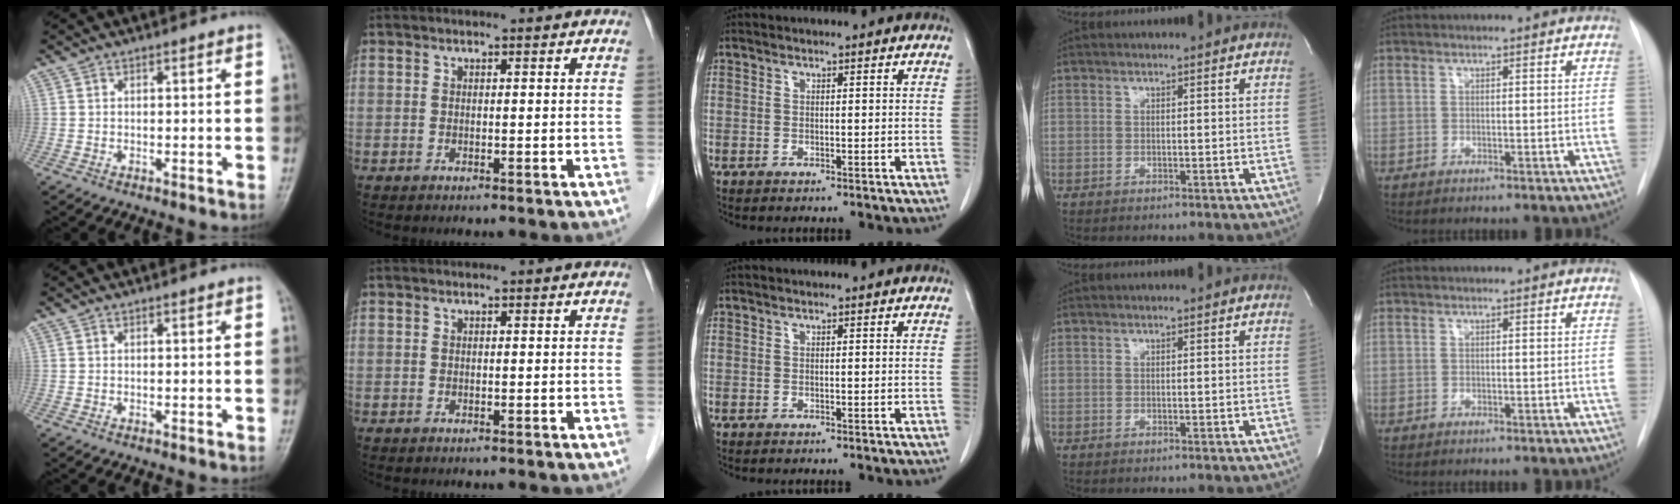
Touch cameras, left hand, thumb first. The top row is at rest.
{}